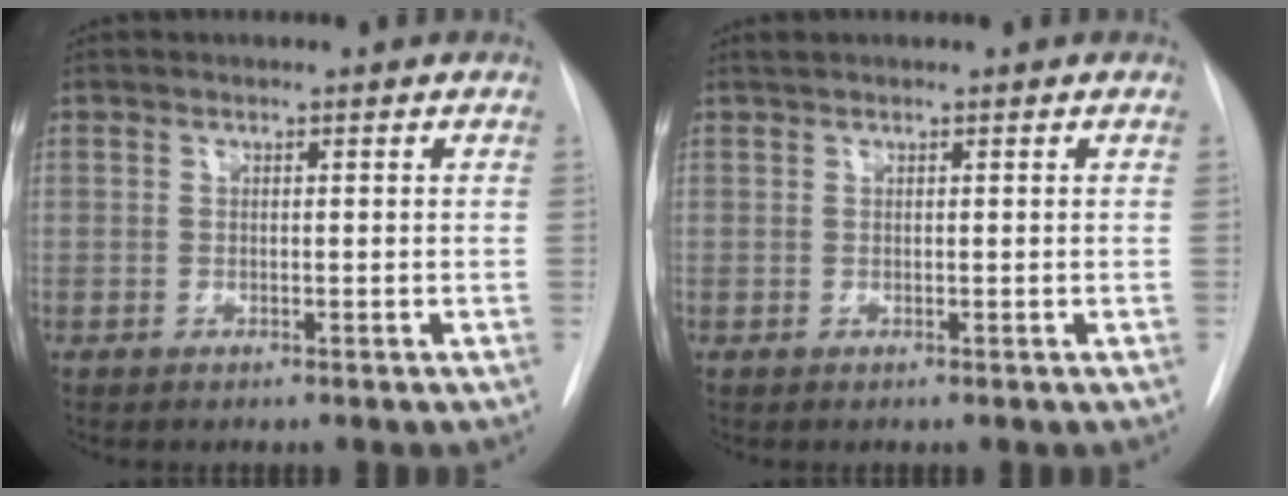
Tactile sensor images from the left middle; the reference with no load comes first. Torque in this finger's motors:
{"motor_torque": [0.18, -0.17, -0.04, -0.01]}